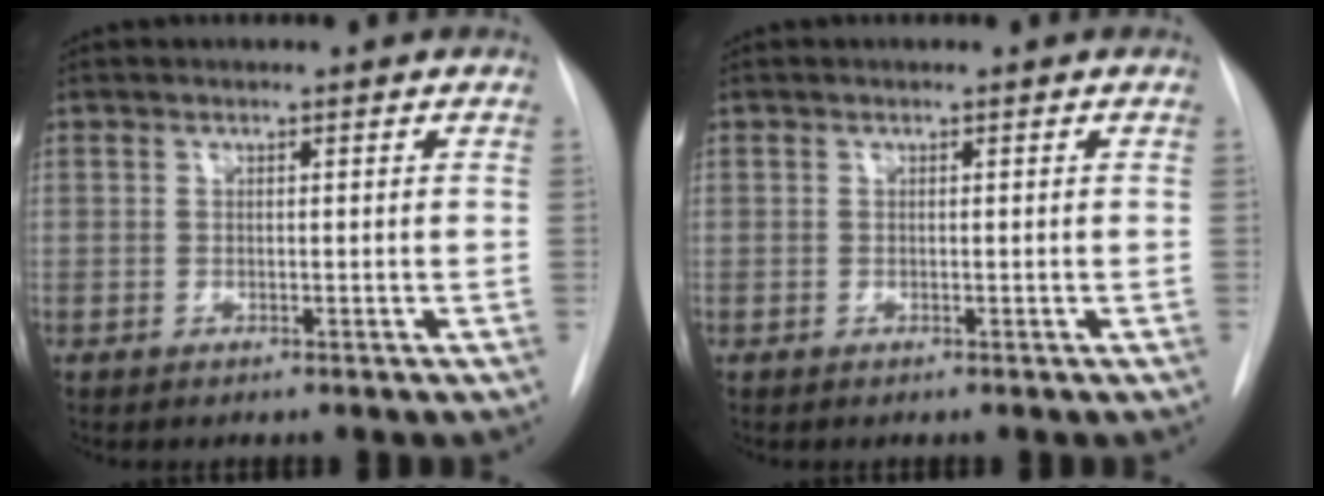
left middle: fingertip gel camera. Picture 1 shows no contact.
{"total": 0.0}